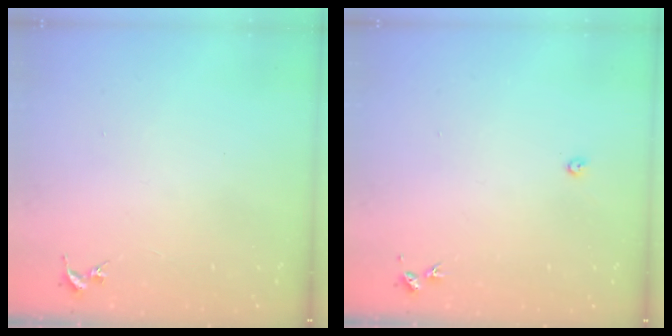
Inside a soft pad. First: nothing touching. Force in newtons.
{"total": 2.2, "press": 2.2, "slide": 0.3}